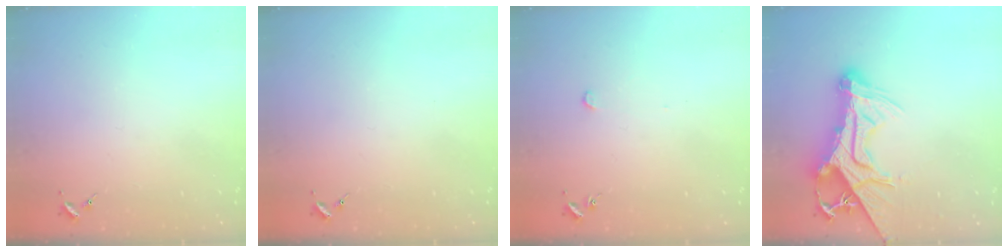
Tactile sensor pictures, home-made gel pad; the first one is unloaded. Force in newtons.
{"total": 0.0}
{"total": 2.6, "press": 2.6, "slide": 0.2}
{"total": 19.7, "press": 19.6, "slide": 1.8}